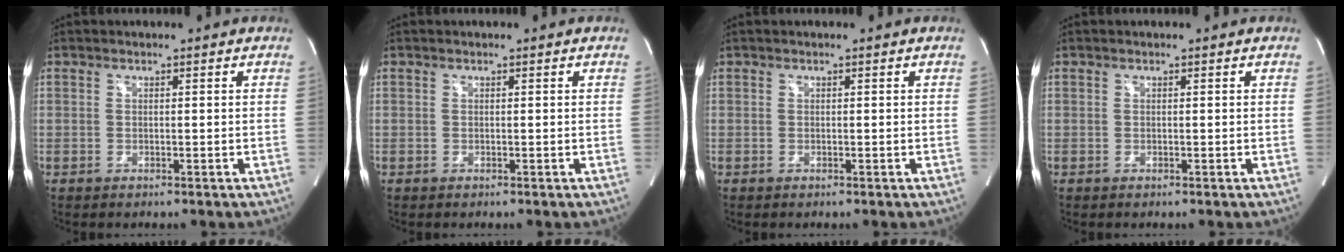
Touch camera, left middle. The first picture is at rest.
{"total": 0.0}
{"total": 0.0}
{"total": 0.0}